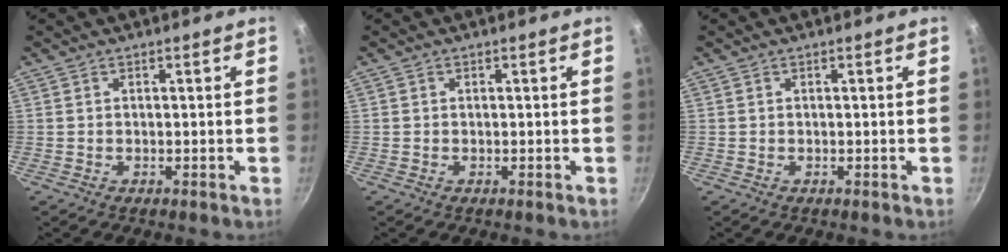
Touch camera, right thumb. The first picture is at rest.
{"total": 0.0}
{"total": 0.0}